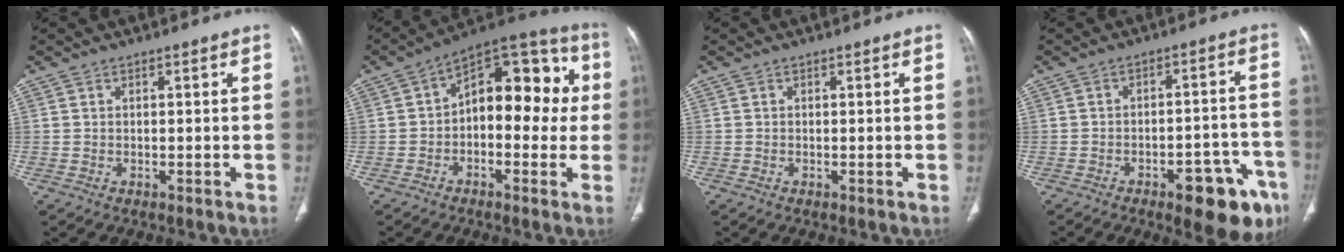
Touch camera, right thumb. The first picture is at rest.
{"total": 16.6, "force": [0.8, 9.6, 13.5], "torque": [-0.128, 0.049, -0.003]}
{"total": 0.0}
{"total": 14.1, "force": [-7.7, 5.4, 10.6], "torque": [-0.084, 0.048, -0.092]}